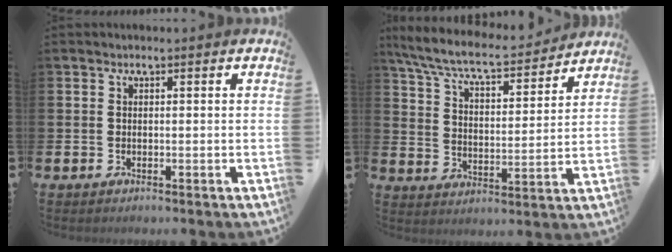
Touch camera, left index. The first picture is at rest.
{"total": 7.9, "force": [7.2, 1.2, 3.0], "torque": [-0.093, -0.049, 0.123]}